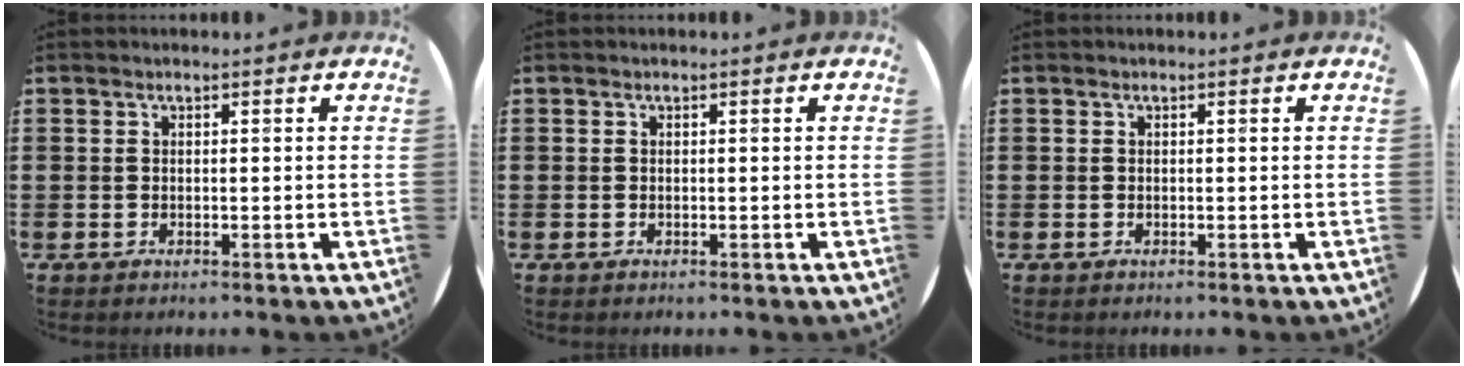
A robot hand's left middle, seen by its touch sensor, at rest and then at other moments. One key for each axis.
{"total": 0.0}
{"total": 0.0}